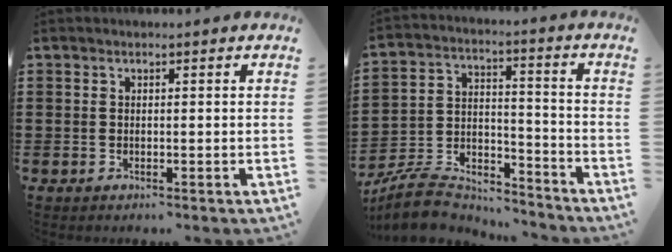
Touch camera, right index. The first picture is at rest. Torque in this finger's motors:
{"motor_torque": [-0.99, 0.76, -0.28, -0.21]}